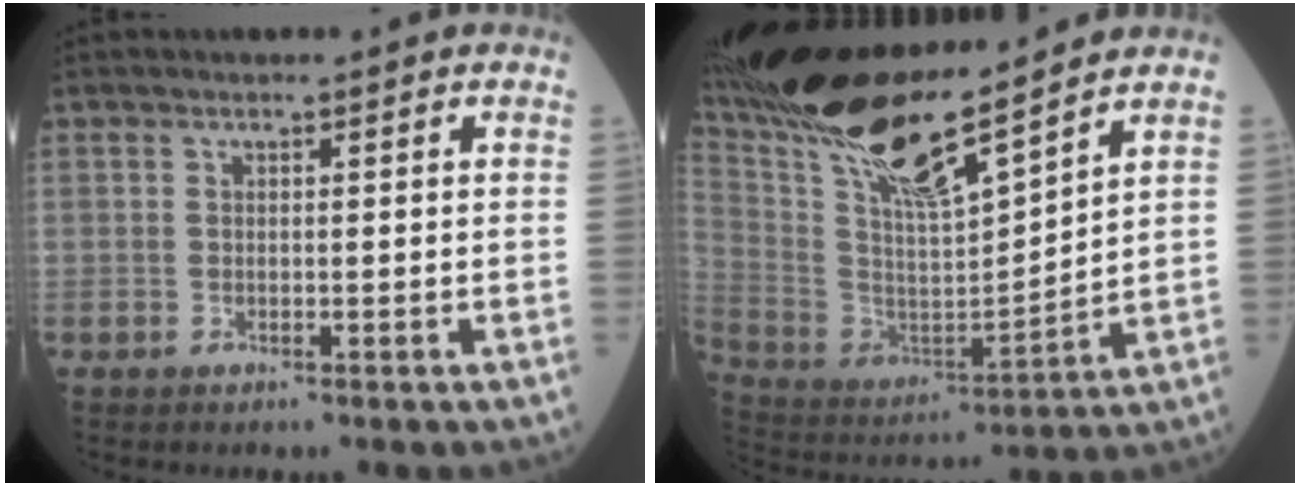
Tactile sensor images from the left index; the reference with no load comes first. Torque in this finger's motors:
{"motor_torque": [1.07, -1.07, 1.05, 0.21]}